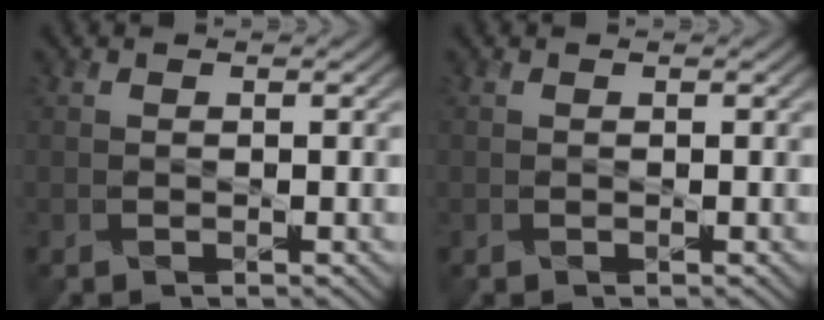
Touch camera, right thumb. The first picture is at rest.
{"total": 0.0}